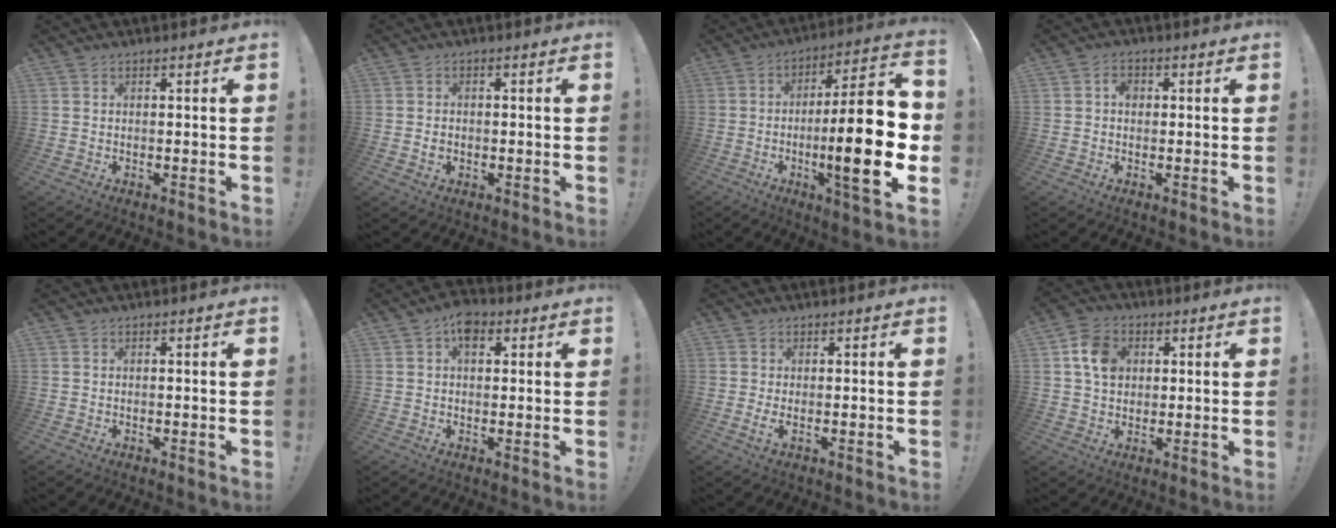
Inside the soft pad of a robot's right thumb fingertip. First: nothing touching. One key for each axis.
{"total": 1.9, "fx": -0.4, "fy": 1.6, "fz": 0.9, "tx": -0.006, "ty": 0.003, "tz": -0.009}
{"total": 23.1, "fx": -4.0, "fy": 5.0, "fz": 22.2, "tx": -0.351, "ty": 0.017, "tz": -0.064}
{"total": 2.8, "fx": 0.1, "fy": 2.1, "fz": 1.8, "tx": -0.030, "ty": 0.005, "tz": -0.001}
{"total": 0.0}
{"total": 6.0, "fx": 2.6, "fy": 3.9, "fz": 3.7, "tx": -0.046, "ty": -0.006, "tz": 0.045}
{"total": 1.7, "fx": 0.4, "fy": 0.1, "fz": 1.7, "tx": -0.022, "ty": -0.007, "tz": 0.007}
{"total": 9.3, "fx": 2.3, "fy": 7.4, "fz": 5.2, "tx": -0.085, "ty": 0.010, "tz": 0.046}